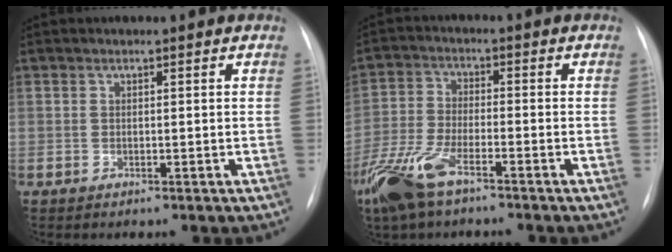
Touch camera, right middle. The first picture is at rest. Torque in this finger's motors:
{"motor_torque": [1.14, -0.99, 0.52, 0.14]}